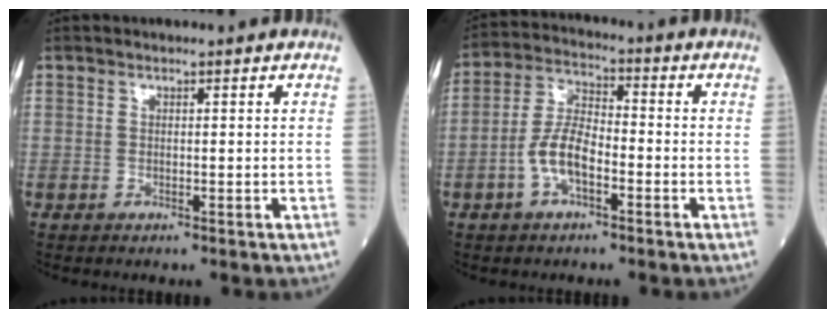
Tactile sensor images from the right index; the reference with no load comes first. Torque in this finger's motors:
{"motor_torque": [1.00, -0.44, 0.54, 0.16]}